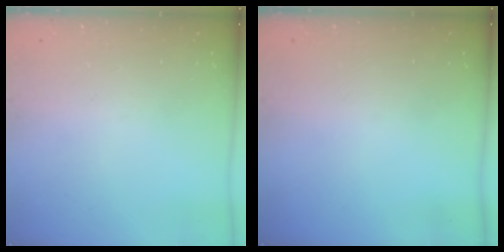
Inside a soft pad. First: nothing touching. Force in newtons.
{"total": 0.0}